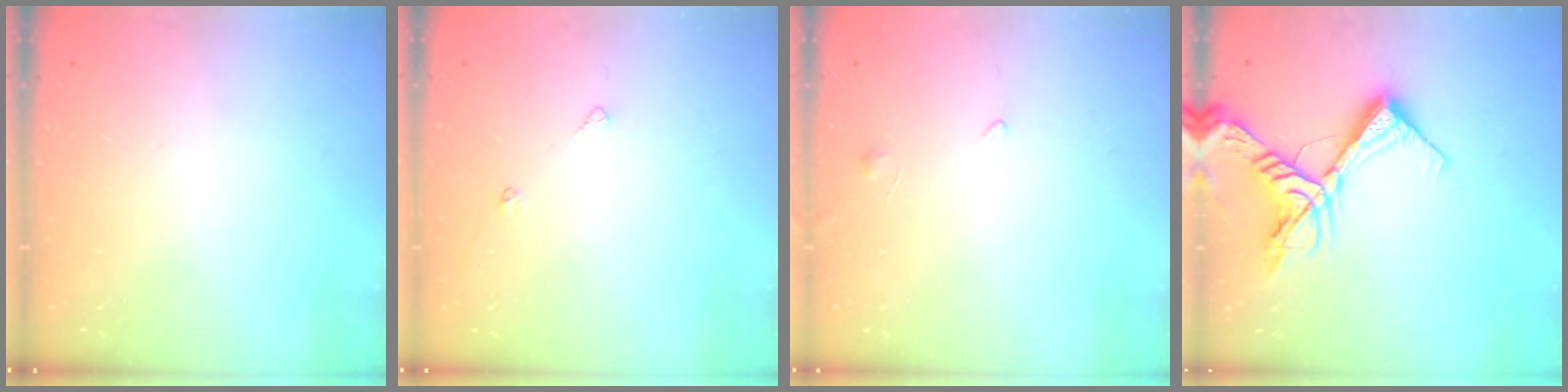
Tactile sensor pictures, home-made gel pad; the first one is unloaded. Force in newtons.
{"total": 4.4, "press": 4.3, "slide": 1.0}
{"total": 0.9, "press": 0.8, "slide": 0.4}
{"total": 15.3, "press": 15.2, "slide": 1.1}